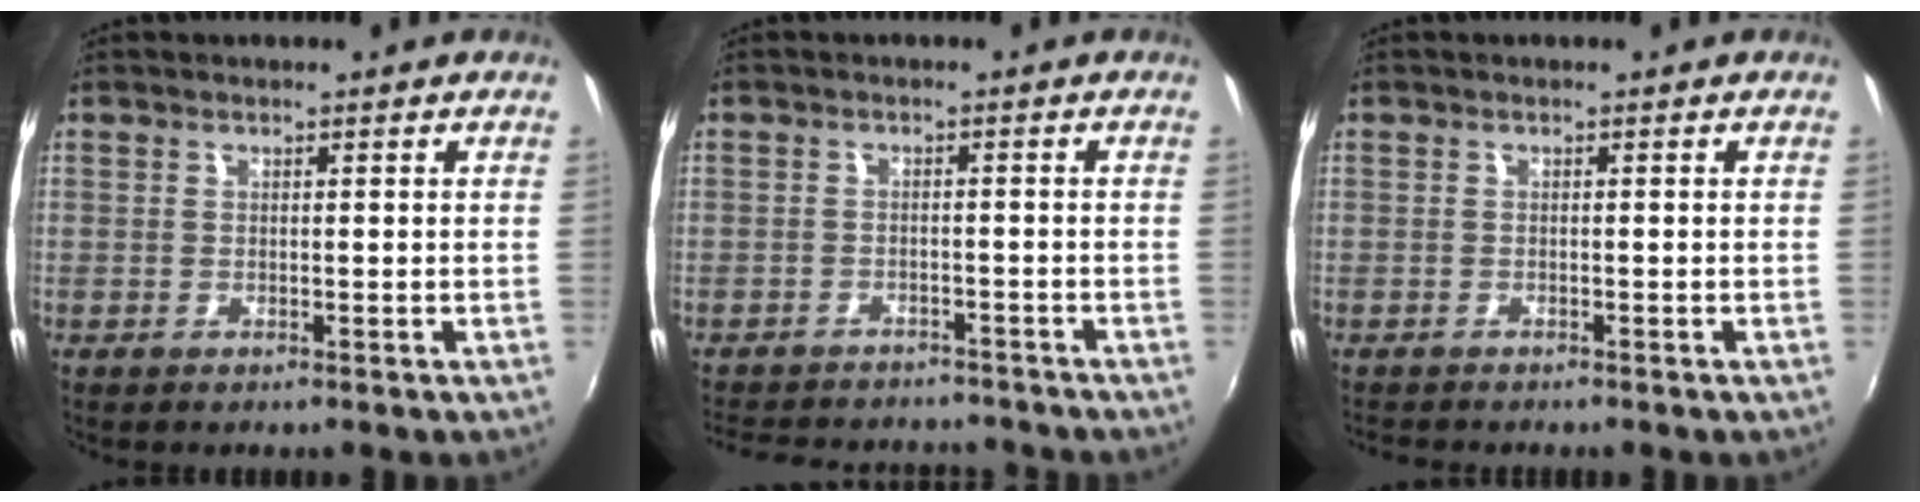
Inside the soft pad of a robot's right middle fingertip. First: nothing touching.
{"total": 11.5, "force": [-9.8, 4.8, 3.5], "torque": [-0.090, 0.018, -0.136]}
{"total": 2.0, "force": [-2.0, 0.3, 0.5], "torque": [-0.014, -0.012, -0.033]}